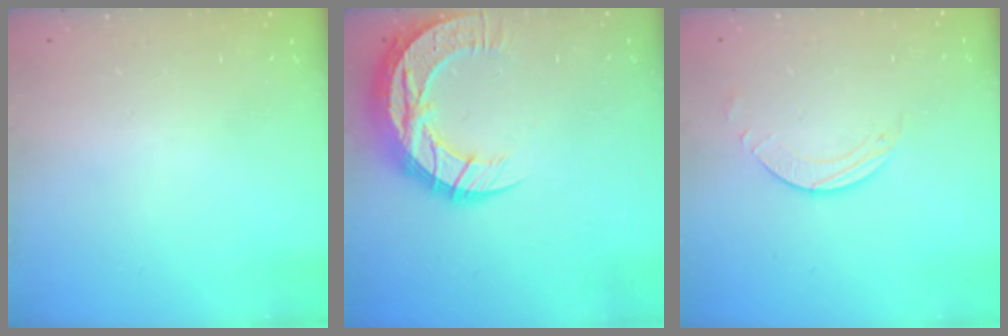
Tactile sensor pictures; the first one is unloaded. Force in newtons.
{"total": 15.8, "press": 15.7, "slide": 1.1}
{"total": 2.0, "press": 2.0, "slide": 0.2}